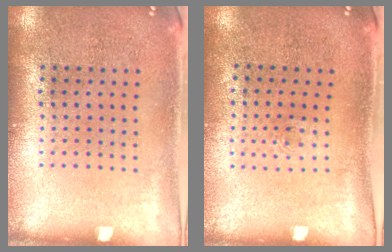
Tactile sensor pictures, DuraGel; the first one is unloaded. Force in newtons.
{"total": 0.5, "press": 0.2, "slide": 0.5}